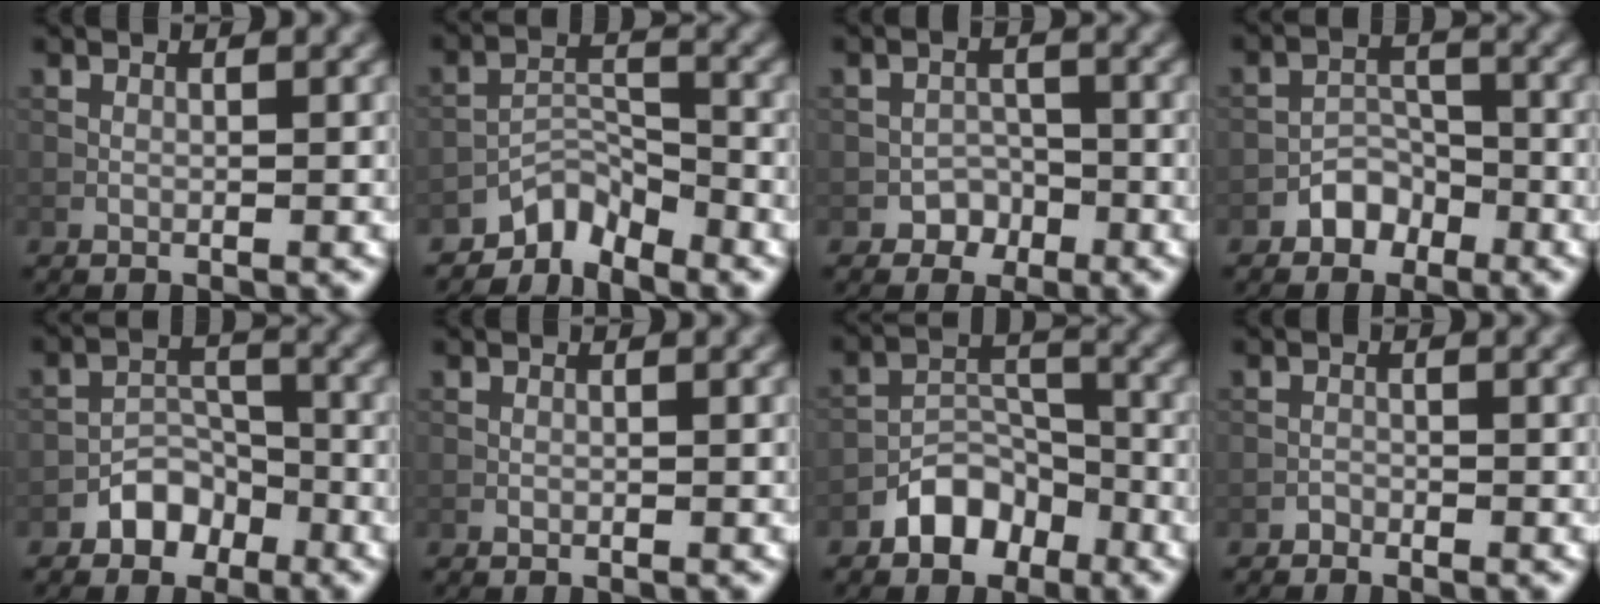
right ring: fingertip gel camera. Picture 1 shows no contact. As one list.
[{"total": 3.8, "force": [-3.4, 1.3, 1.0], "torque": [-0.007, 0.008, -0.072]}, {"total": 2.1, "force": [-1.4, 1.6, 0.3], "torque": [0.005, 0.010, -0.022]}, {"total": 2.7, "force": [-1.9, 1.7, 0.8], "torque": [-0.002, 0.011, -0.033]}, {"total": 3.4, "force": [-2.3, 2.2, 1.3], "torque": [-0.009, 0.010, -0.041]}, {"total": 0.0}, {"total": 4.7, "force": [-3.1, 2.9, 2.1], "torque": [-0.023, 0.007, -0.059]}, {"total": 0.7, "force": [-0.6, 0.3, 0.0], "torque": [0.004, 0.001, -0.012]}]